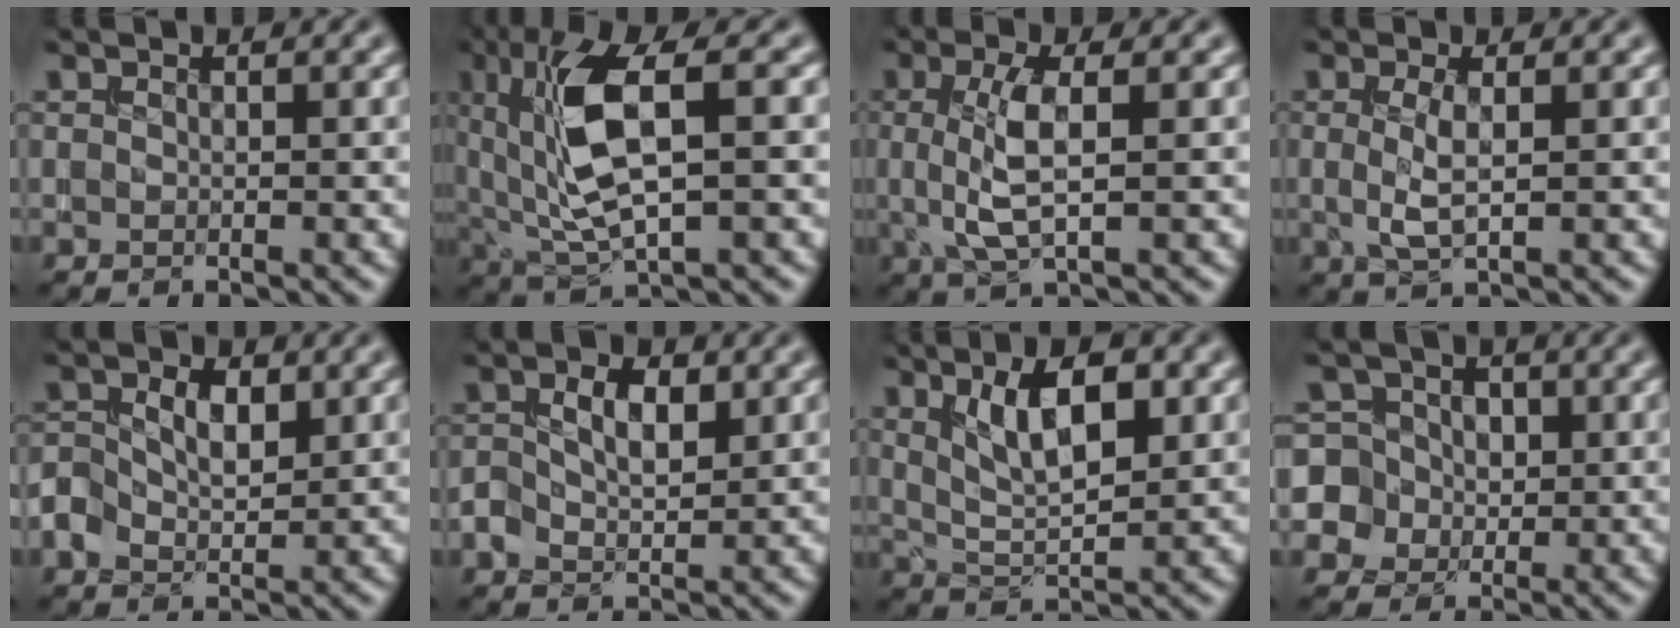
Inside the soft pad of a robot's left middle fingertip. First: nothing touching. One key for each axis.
{"total": 8.6, "fx": 1.5, "fy": 3.1, "fz": 7.9, "tx": -0.167, "ty": -0.004, "tz": 0.031}
{"total": 4.2, "fx": 0.0, "fy": 1.2, "fz": 4.1, "tx": -0.090, "ty": 0.002, "tz": 0.002}
{"total": 2.4, "fx": 0.0, "fy": 0.5, "fz": 2.4, "tx": -0.054, "ty": 0.000, "tz": 0.000}
{"total": 4.0, "fx": 0.2, "fy": 2.8, "fz": 2.8, "tx": -0.053, "ty": 0.004, "tz": 0.006}
{"total": 3.2, "fx": 0.4, "fy": 1.9, "fz": 2.6, "tx": -0.051, "ty": 0.004, "tz": 0.006}
{"total": 5.7, "fx": 2.0, "fy": 2.1, "fz": 4.9, "tx": -0.089, "ty": 0.003, "tz": 0.036}
{"total": 8.4, "fx": 1.0, "fy": 8.0, "fz": 2.5, "tx": -0.067, "ty": 0.041, "tz": 0.003}